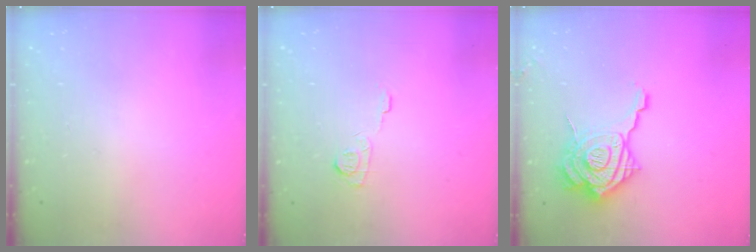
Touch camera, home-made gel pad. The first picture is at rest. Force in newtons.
{"total": 6.4, "press": 6.3, "slide": 0.8}
{"total": 19.5, "press": 19.4, "slide": 2.0}